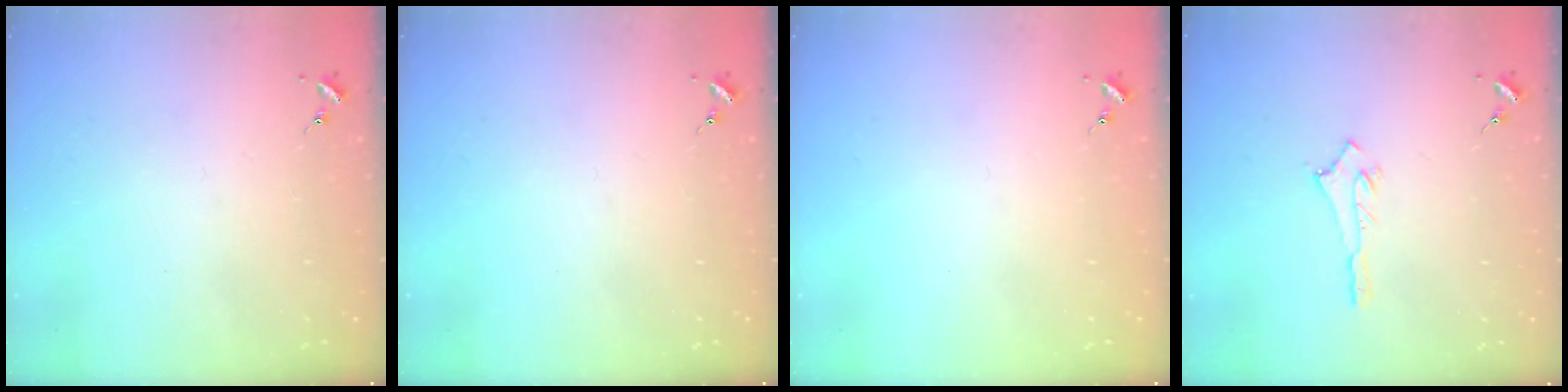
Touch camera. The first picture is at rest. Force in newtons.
{"total": 0.0}
{"total": 0.0}
{"total": 2.9, "press": 2.9, "slide": 0.2}